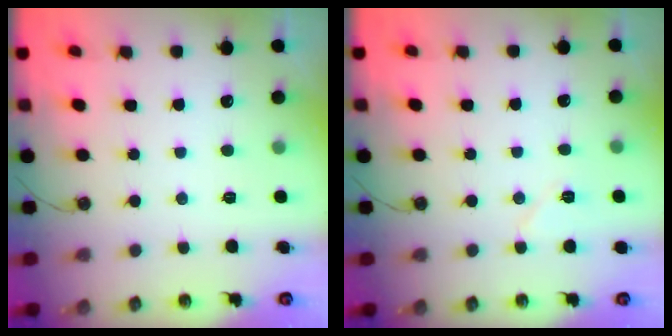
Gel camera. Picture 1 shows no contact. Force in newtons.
{"total": 5.8, "press": 5.2, "slide": 2.6}